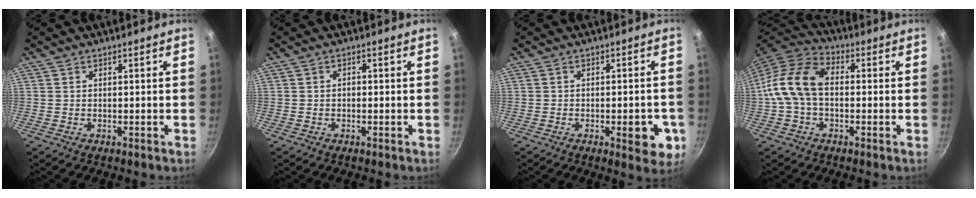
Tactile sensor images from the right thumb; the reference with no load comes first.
{"total": 1.0, "force": [-0.2, 0.8, 0.6], "torque": [-0.012, 0.006, -0.004]}
{"total": 7.6, "force": [-2.3, 3.1, 6.5], "torque": [-0.059, 0.008, -0.027]}
{"total": 12.5, "force": [-0.3, 8.4, 9.3], "torque": [-0.162, 0.037, -0.025]}